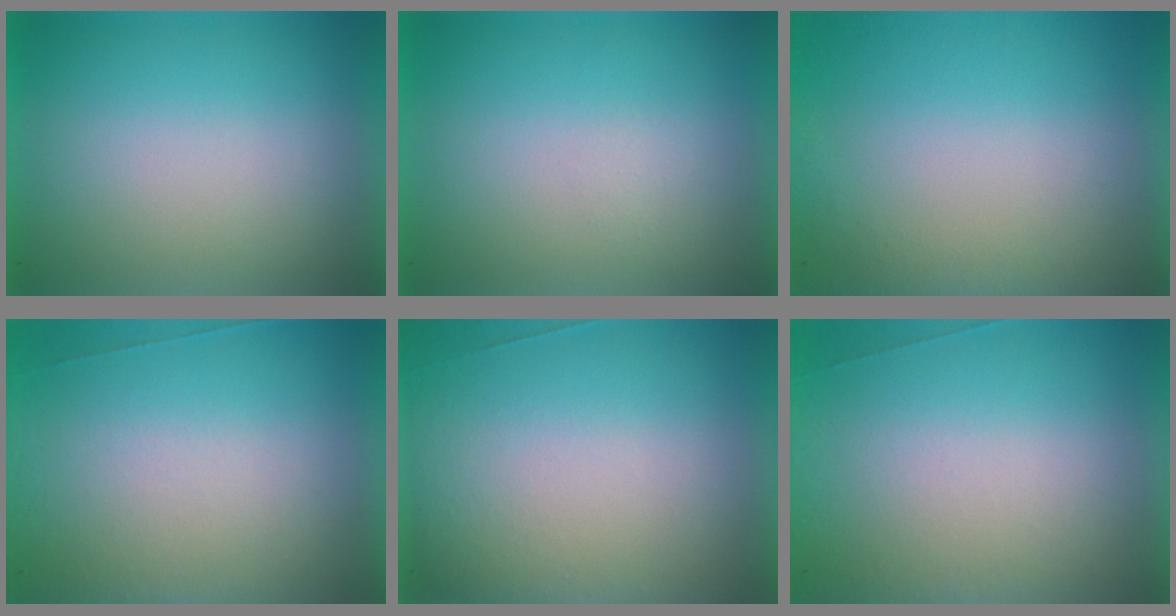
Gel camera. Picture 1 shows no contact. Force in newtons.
{"total": 1.2}
{"total": 2.8}
{"total": 7.8}
{"total": 1.7}
{"total": 5.7}